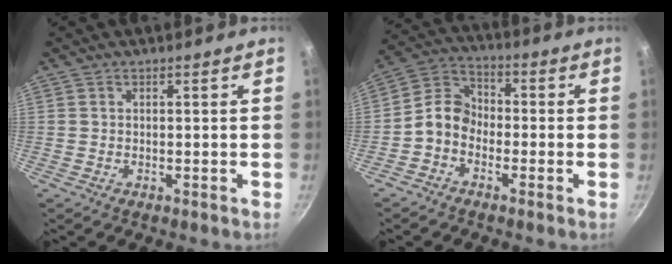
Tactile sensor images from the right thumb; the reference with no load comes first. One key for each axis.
{"total": 7.1, "fx": -2.4, "fy": 5.3, "fz": 4.0, "tx": -0.061, "ty": 0.038, "tz": -0.069}